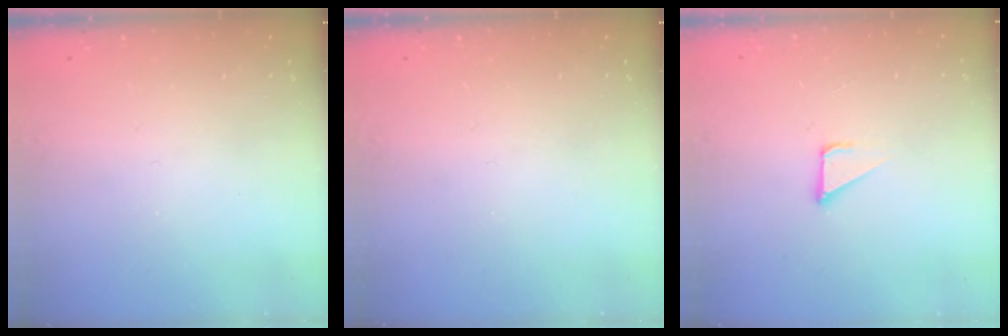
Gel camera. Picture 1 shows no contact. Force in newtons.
{"total": 0.0}
{"total": 2.2, "press": 2.2, "slide": 0.2}